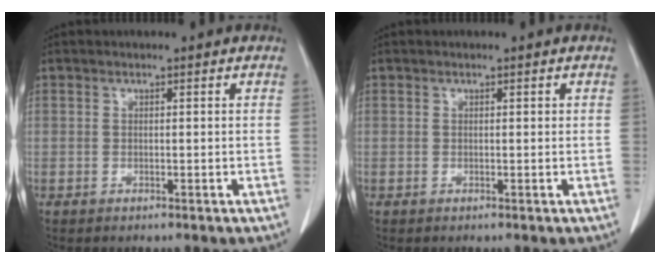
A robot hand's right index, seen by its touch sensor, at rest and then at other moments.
{"total": 0.0}